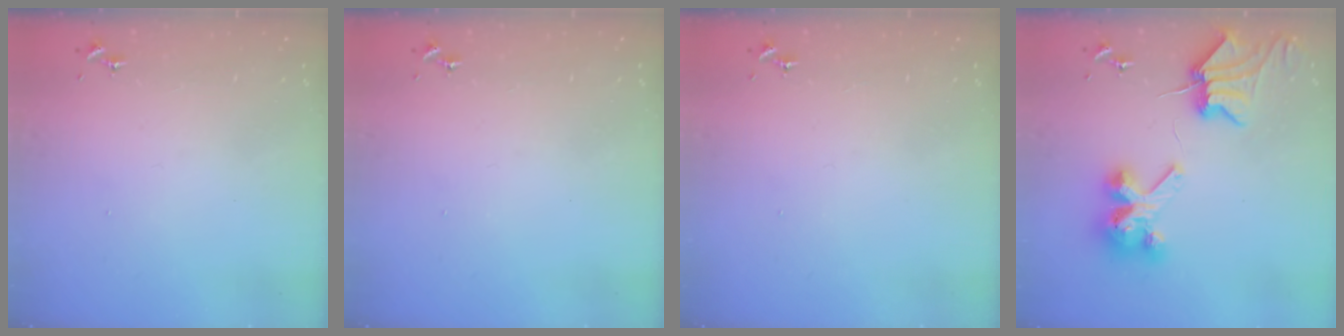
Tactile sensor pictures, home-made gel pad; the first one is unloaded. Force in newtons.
{"total": 0.0}
{"total": 0.0}
{"total": 10.3, "press": 10.2, "slide": 1.4}